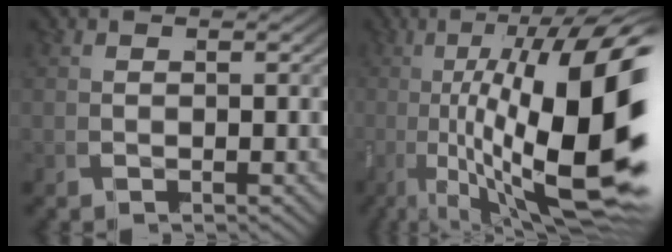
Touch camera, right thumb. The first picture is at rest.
{"total": 20.3, "force": [0.0, 11.8, 16.5], "torque": [-0.278, -0.075, 0.035]}